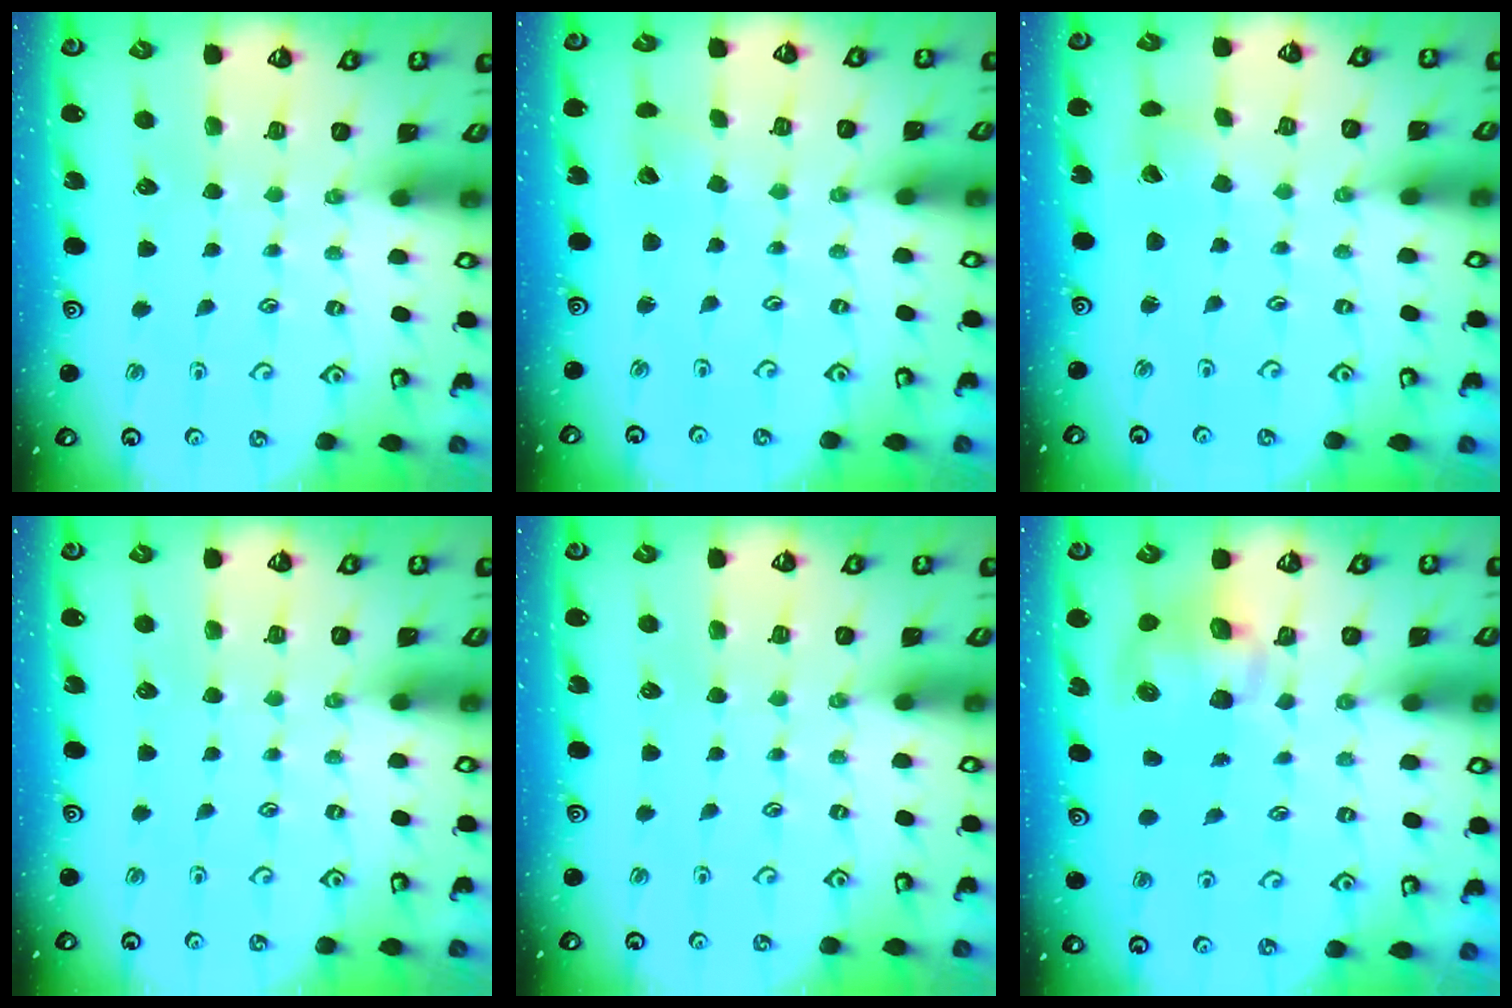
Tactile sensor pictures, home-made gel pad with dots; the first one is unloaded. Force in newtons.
{"total": 1.2, "press": 1.2, "slide": 0.0}
{"total": 2.4, "press": 2.4, "slide": 0.3}
{"total": 0.0}
{"total": 0.0}
{"total": 9.0, "press": 8.9, "slide": 1.3}